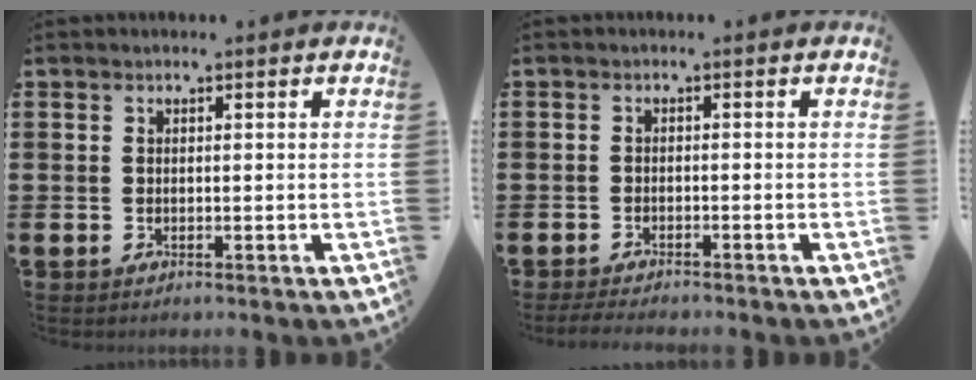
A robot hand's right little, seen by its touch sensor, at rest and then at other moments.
{"total": 1.6, "force": [-1.5, 0.1, 0.5], "torque": [-0.009, 0.004, -0.031]}